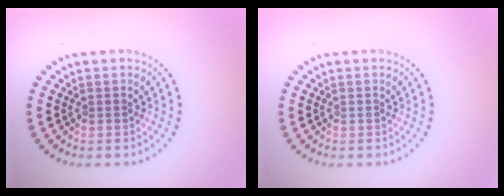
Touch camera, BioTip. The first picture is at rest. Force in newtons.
{"total": 0.0}